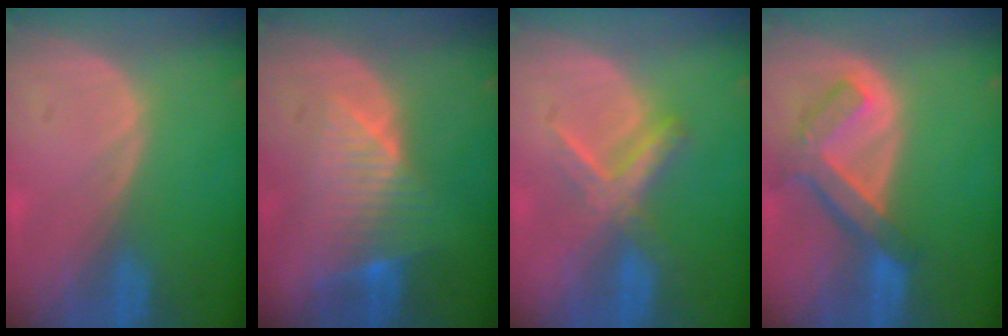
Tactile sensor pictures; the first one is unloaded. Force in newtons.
{"total": 8.0, "press": 6.9, "slide": 4.0}
{"total": 5.5, "press": 5.4, "slide": 1.1}
{"total": 7.5, "press": 6.5, "slide": 3.7}